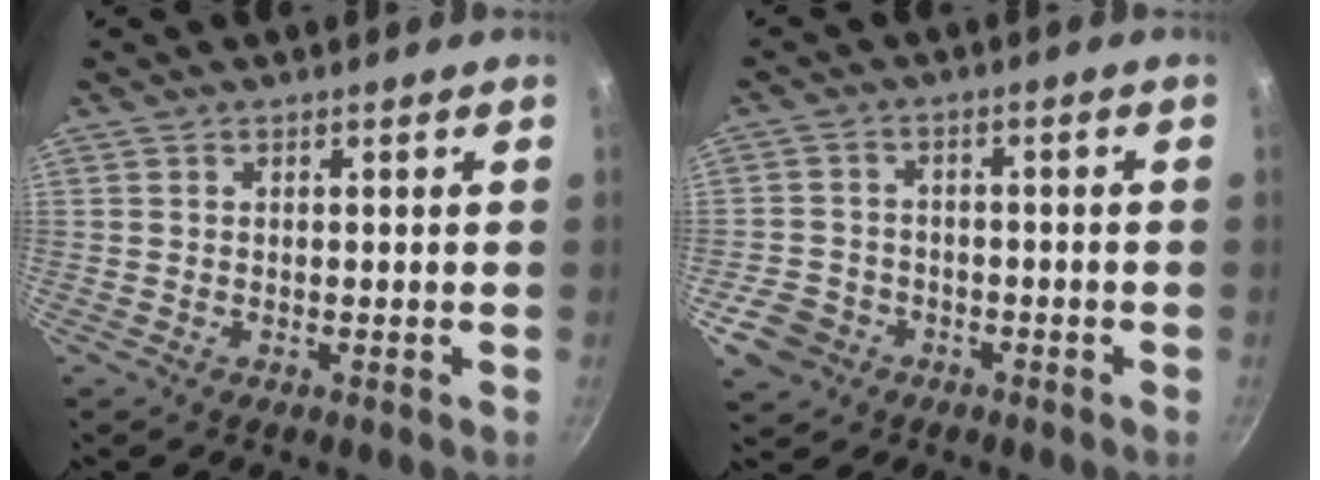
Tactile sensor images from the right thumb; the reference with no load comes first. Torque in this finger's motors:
{"motor_torque": [0.28, -0.13, -0.15, -0.03, 0.02]}